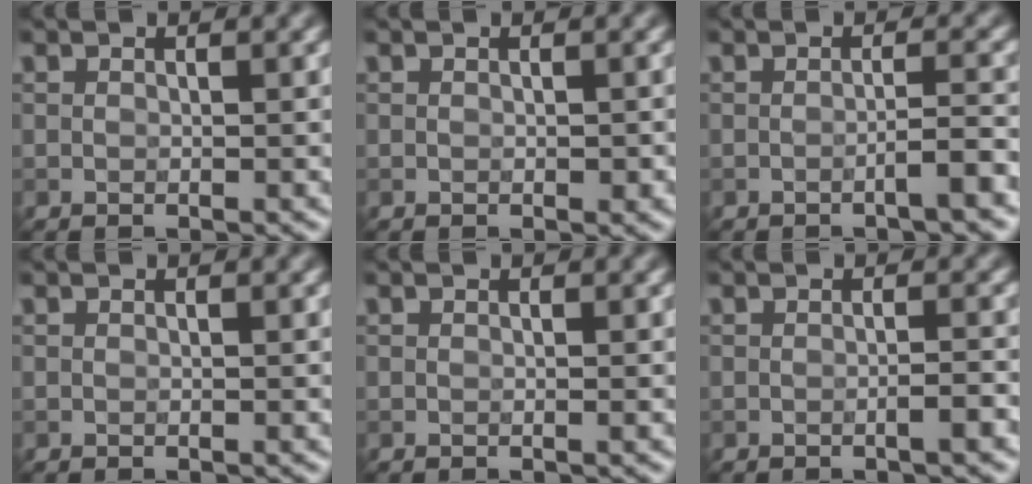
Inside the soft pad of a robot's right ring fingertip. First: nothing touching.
{"total": 0.6, "force": [-0.1, 0.4, 0.4], "torque": [-0.007, -0.002, 0.000]}
{"total": 2.1, "force": [-0.8, 0.3, 1.9], "torque": [-0.024, 0.006, -0.020]}
{"total": 0.0}
{"total": 0.0}
{"total": 1.4, "force": [-0.5, 0.2, 1.2], "torque": [-0.016, 0.001, -0.011]}